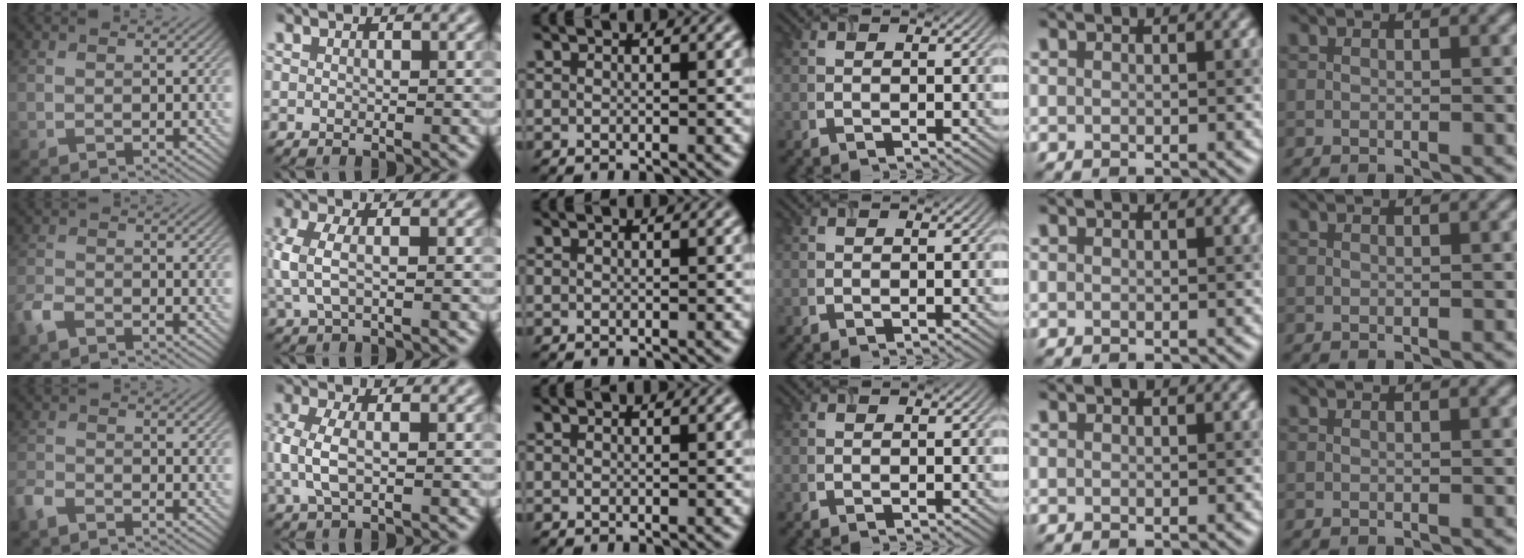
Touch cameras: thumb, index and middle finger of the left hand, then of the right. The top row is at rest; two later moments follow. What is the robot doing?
{"motion": "insert", "object": "airpods case & airpods"}